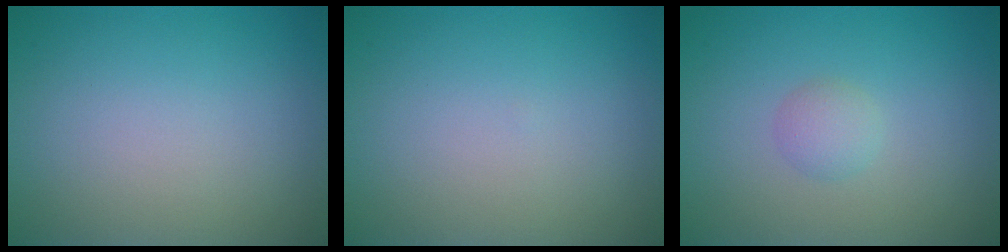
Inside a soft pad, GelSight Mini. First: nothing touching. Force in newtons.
{"total": 0.0}
{"total": 1.4, "press": 1.4, "slide": 0.1}